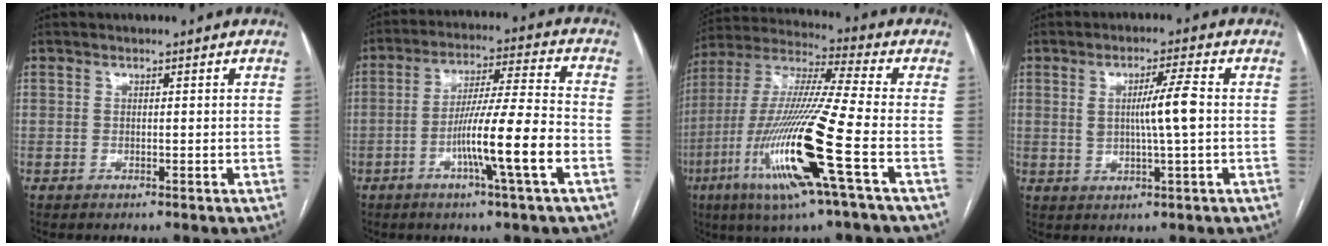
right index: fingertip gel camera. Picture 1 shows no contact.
{"total": 12.6, "force": [-4.4, -0.9, 11.8], "torque": [-0.207, -0.001, -0.079]}
{"total": 19.8, "force": [-7.0, -0.2, 18.5], "torque": [-0.403, -0.028, -0.142]}
{"total": 6.2, "force": [0.5, -0.1, 6.1], "torque": [-0.108, -0.001, 0.010]}